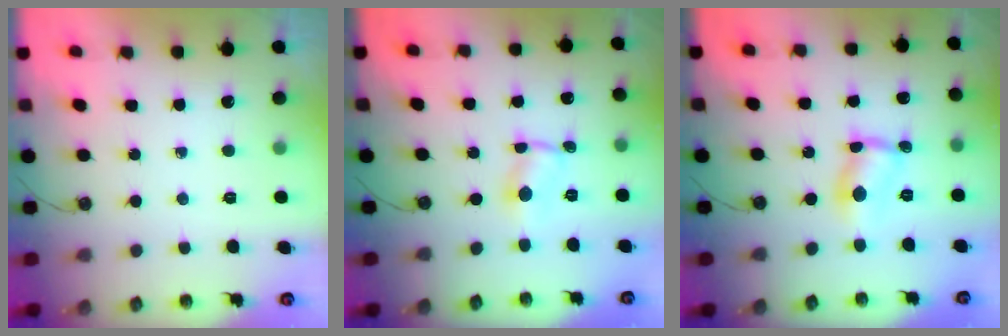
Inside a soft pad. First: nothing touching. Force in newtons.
{"total": 1.0, "press": 1.0, "slide": 0.1}
{"total": 5.1, "press": 5.1, "slide": 0.3}